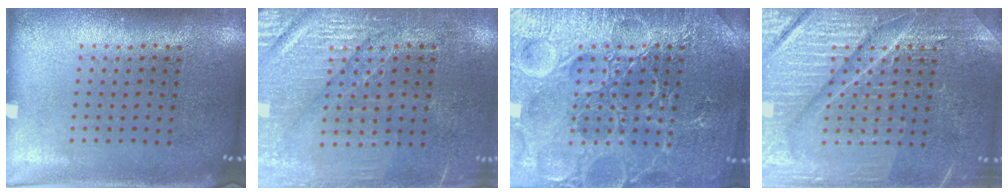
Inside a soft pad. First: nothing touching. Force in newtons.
{"total": 3.2, "press": 3.0, "slide": 1.1}
{"total": 7.4, "press": 7.4, "slide": 0.9}
{"total": 7.5, "press": 7.4, "slide": 1.0}